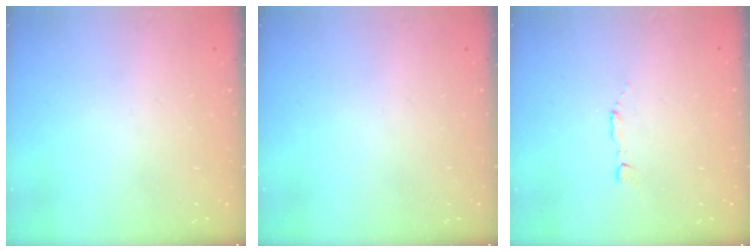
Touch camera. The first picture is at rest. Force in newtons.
{"total": 0.0}
{"total": 1.2, "press": 1.2, "slide": 0.2}